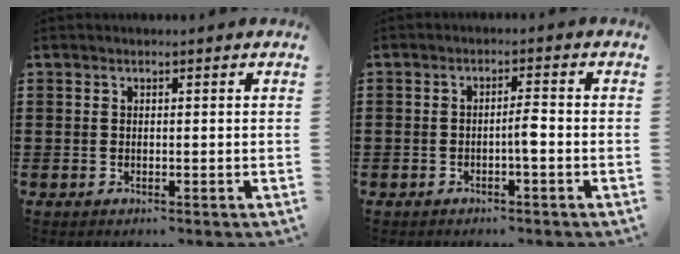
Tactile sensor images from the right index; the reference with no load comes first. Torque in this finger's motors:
{"motor_torque": [1.42, 0.21, 0.23, 0.10]}